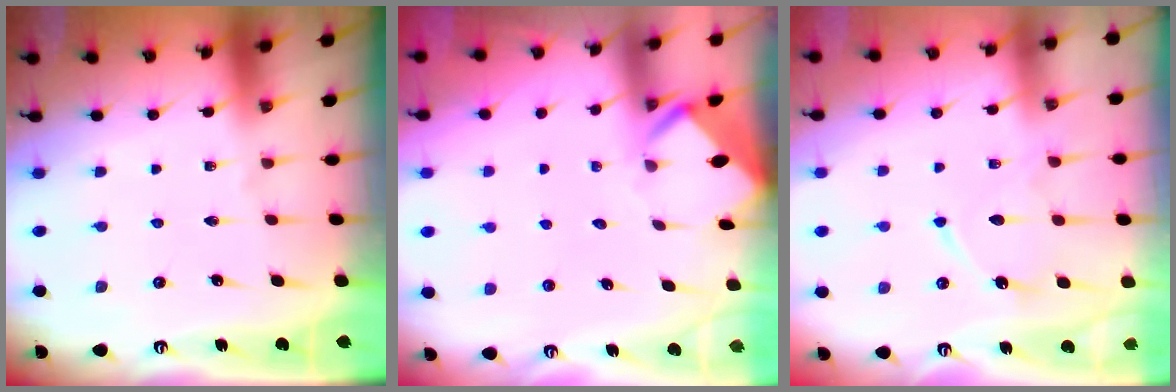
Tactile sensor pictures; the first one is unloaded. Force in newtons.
{"total": 3.7, "press": 3.7, "slide": 0.3}
{"total": 10.3, "press": 10.2, "slide": 0.9}